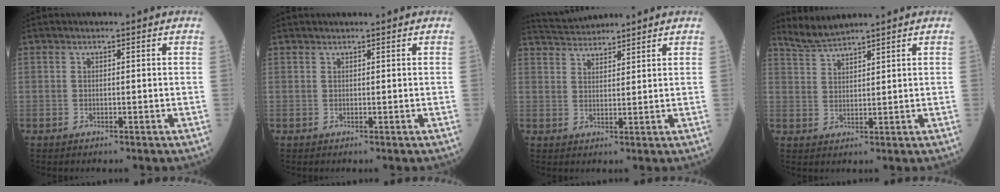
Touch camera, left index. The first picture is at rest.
{"total": 0.5, "force": [0.5, -0.1, 0.1], "torque": [-0.006, 0.009, 0.013]}
{"total": 5.7, "force": [5.7, 0.1, 0.7], "torque": [-0.024, 0.031, 0.107]}
{"total": 3.4, "force": [3.3, -0.8, 0.2], "torque": [-0.015, 0.003, 0.074]}